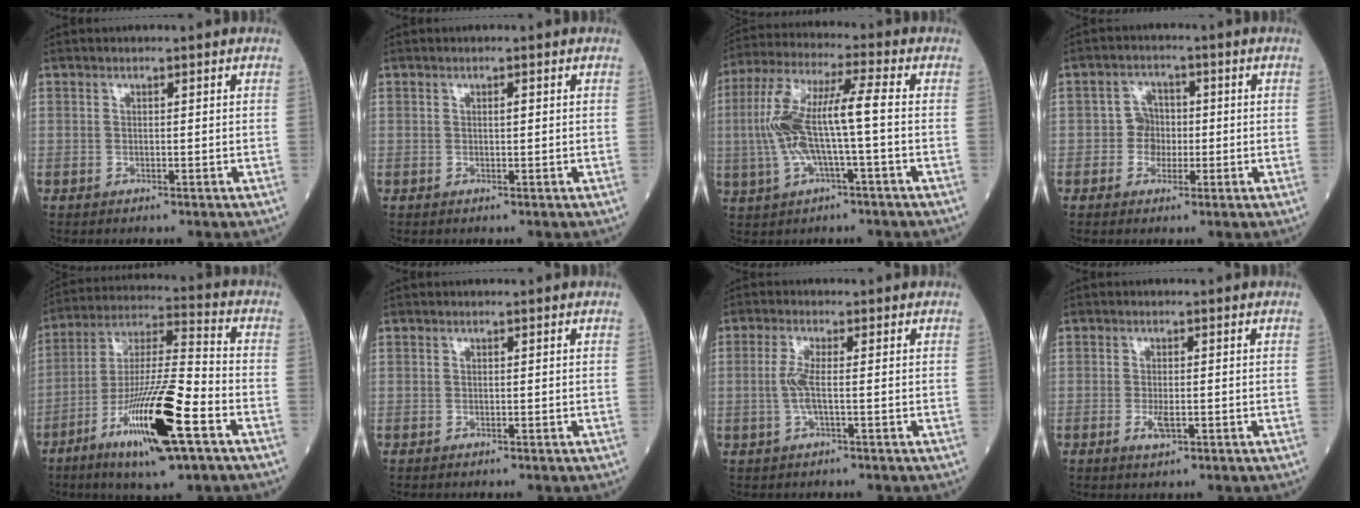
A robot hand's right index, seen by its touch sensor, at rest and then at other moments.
{"total": 0.6, "force": [0.1, 0.1, 0.6], "torque": [-0.011, 0.000, 0.002]}
{"total": 12.0, "force": [-0.9, 1.5, 11.9], "torque": [-0.253, 0.024, -0.019]}
{"total": 3.7, "force": [-0.5, 3.4, 1.4], "torque": [-0.017, 0.010, -0.012]}
{"total": 17.9, "force": [-8.1, 1.9, 15.9], "torque": [-0.307, -0.019, -0.142]}
{"total": 0.0}
{"total": 3.3, "force": [-0.3, 0.4, 3.3], "torque": [-0.077, -0.004, -0.009]}
{"total": 2.3, "force": [-0.7, 0.7, 2.1], "torque": [-0.043, -0.004, -0.010]}